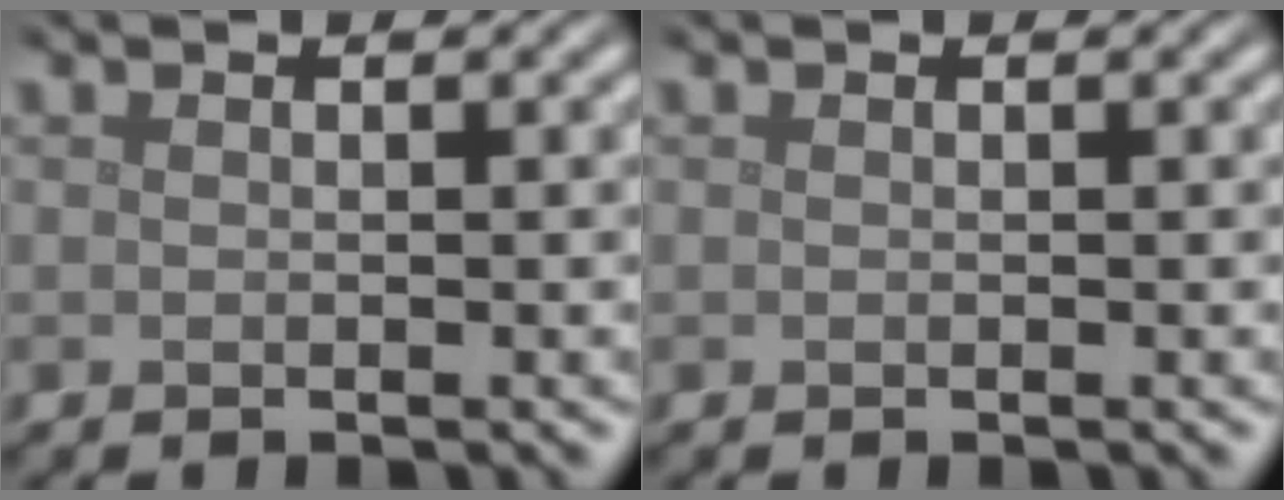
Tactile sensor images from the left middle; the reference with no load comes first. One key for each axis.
{"total": 0.0}